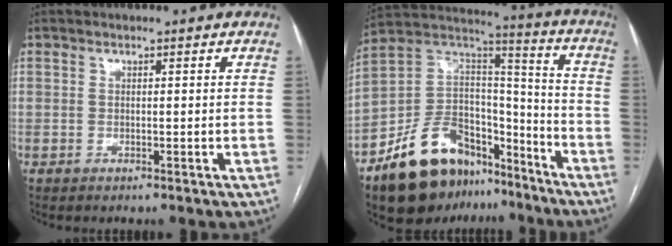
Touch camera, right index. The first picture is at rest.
{"total": 20.0, "force": [-13.9, 10.7, 9.7], "torque": [-0.176, 0.053, -0.233]}